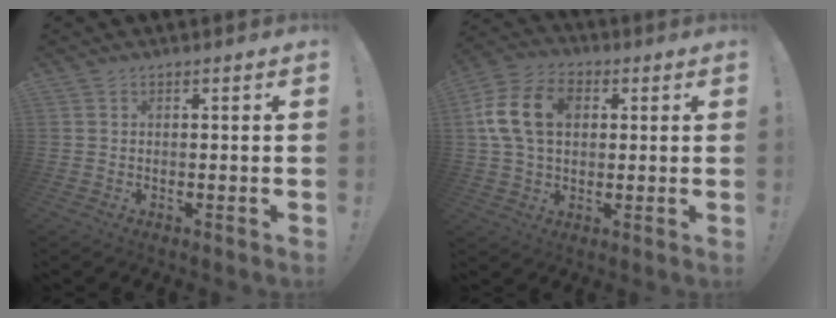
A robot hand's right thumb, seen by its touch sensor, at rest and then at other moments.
{"total": 15.1, "force": [3.1, 10.6, 10.2], "torque": [-0.197, 0.008, 0.058]}